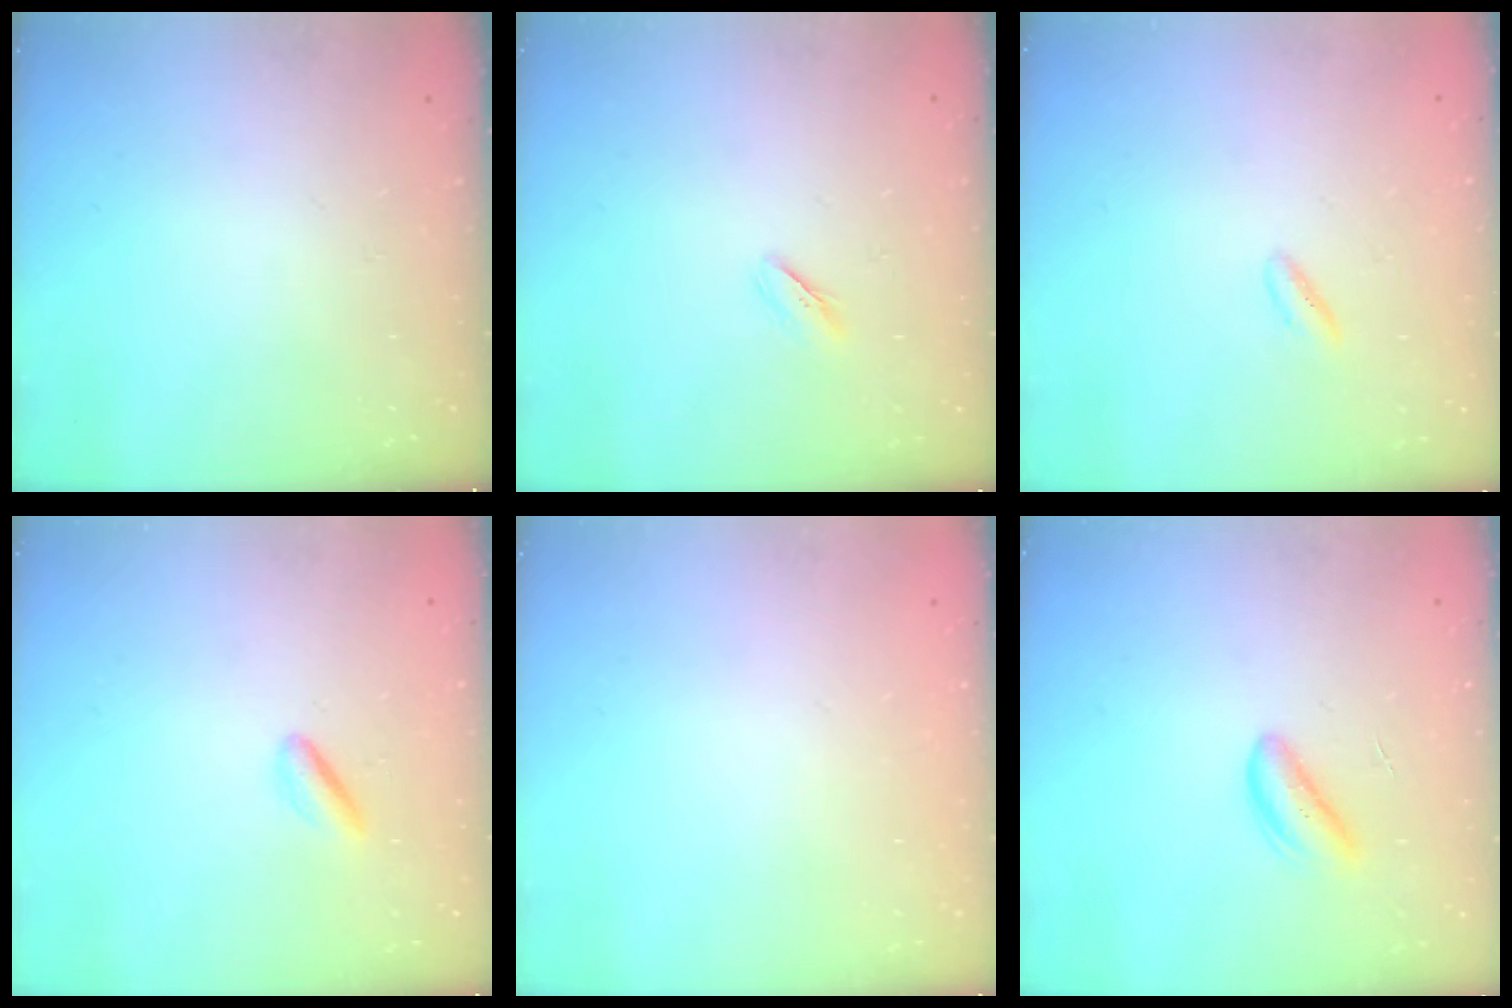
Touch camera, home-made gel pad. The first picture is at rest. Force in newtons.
{"total": 2.4, "press": 2.2, "slide": 0.9}
{"total": 1.8, "press": 1.6, "slide": 0.8}
{"total": 2.7, "press": 2.6, "slide": 0.7}
{"total": 2.0, "press": 2.0, "slide": 0.1}
{"total": 2.9, "press": 2.9, "slide": 0.5}